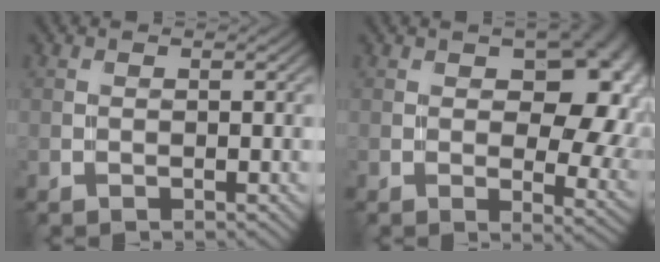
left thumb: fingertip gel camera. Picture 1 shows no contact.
{"total": 11.7, "force": [2.5, 6.0, 9.7], "torque": [-0.119, -0.004, 0.043]}